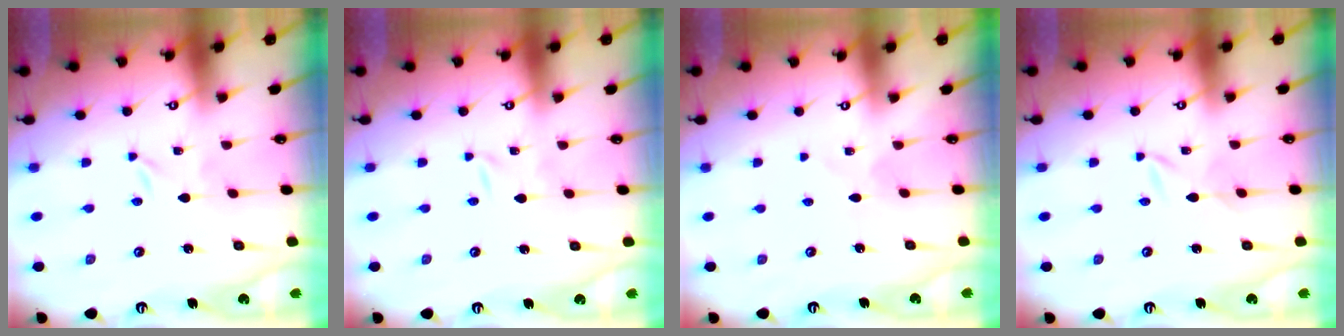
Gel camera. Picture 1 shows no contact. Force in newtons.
{"total": 1.1, "press": 1.1, "slide": 0.1}
{"total": 2.4, "press": 2.4, "slide": 0.2}
{"total": 3.0, "press": 3.0, "slide": 0.1}